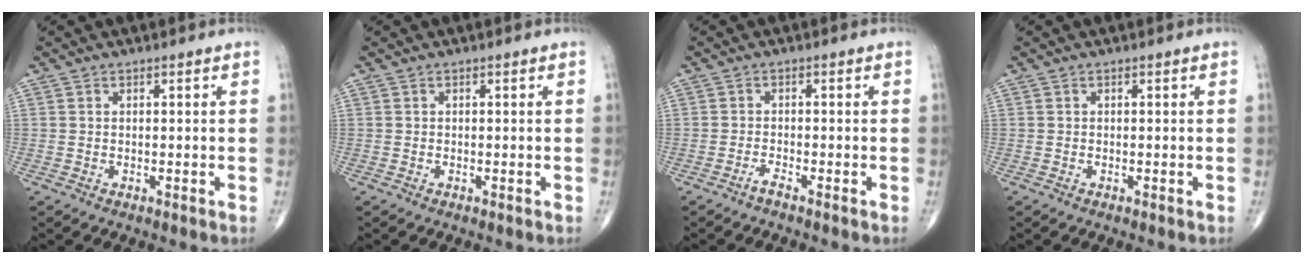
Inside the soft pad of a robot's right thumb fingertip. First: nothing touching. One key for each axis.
{"total": 0.0}
{"total": 1.1, "fx": -1.0, "fy": -0.1, "fz": 0.4, "tx": -0.016, "ty": 0.004, "tz": -0.021}
{"total": 0.0}